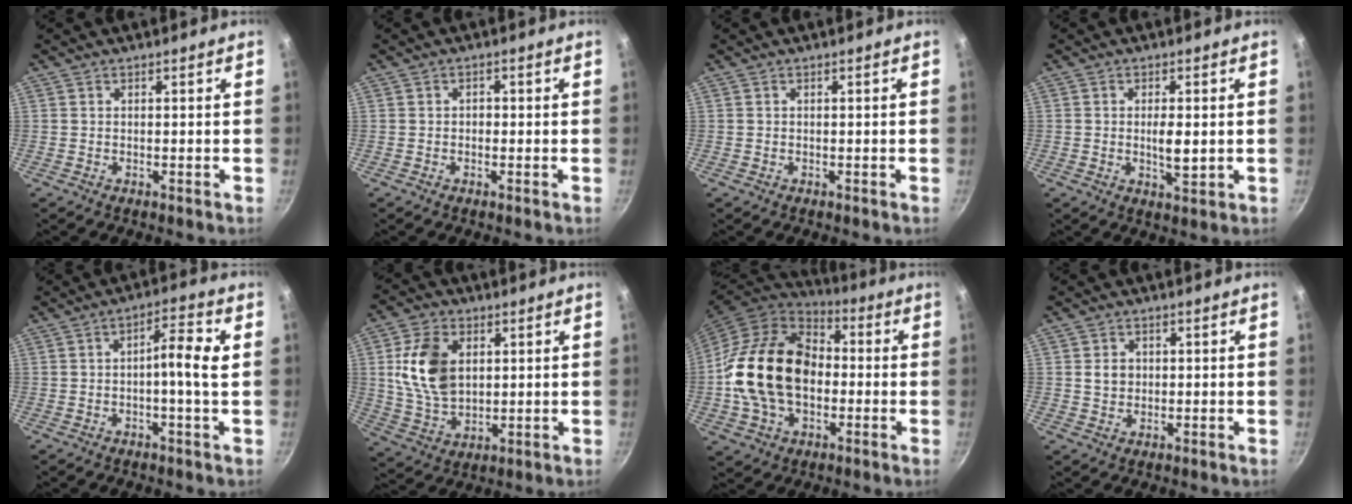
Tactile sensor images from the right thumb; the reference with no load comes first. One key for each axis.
{"total": 1.0, "fx": -0.2, "fy": 0.8, "fz": 0.5, "tx": -0.005, "ty": 0.005, "tz": -0.005}
{"total": 0.0}
{"total": 4.5, "fx": -0.1, "fy": 1.7, "fz": 4.2, "tx": -0.073, "ty": -0.004, "tz": 0.002}
{"total": 6.2, "fx": 0.1, "fy": 1.0, "fz": 6.1, "tx": -0.107, "ty": 0.018, "tz": -0.003}
{"total": 13.1, "fx": 2.8, "fy": 8.8, "fz": 9.4, "tx": -0.158, "ty": -0.013, "tz": 0.060}
{"total": 22.3, "fx": -1.3, "fy": 15.7, "fz": 15.8, "tx": -0.264, "ty": 0.041, "tz": -0.028}
{"total": 3.0, "fx": 0.4, "fy": 2.6, "fz": 1.5, "tx": -0.012, "ty": 0.004, "tz": 0.007}